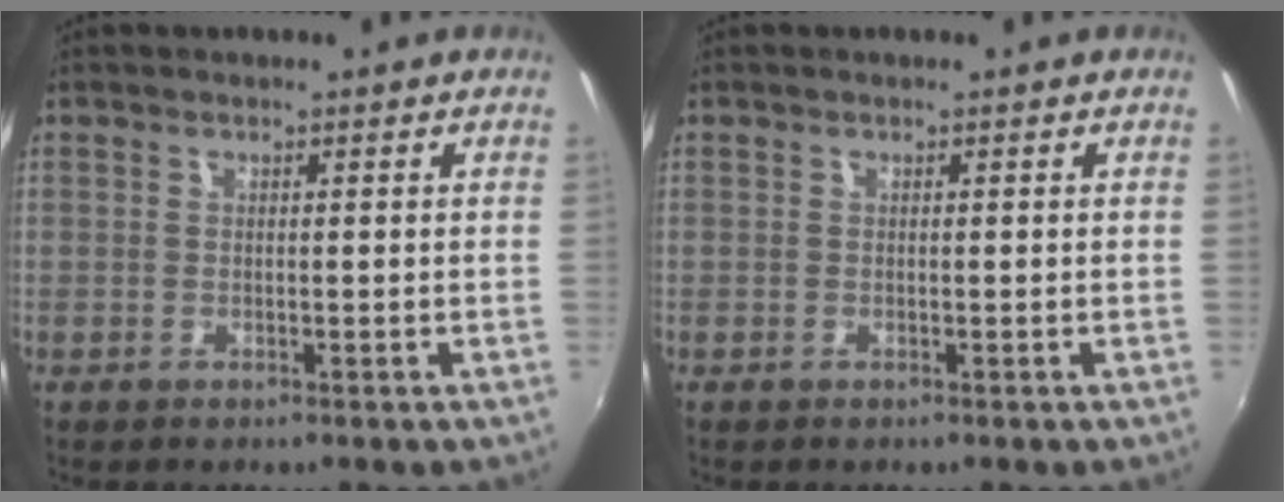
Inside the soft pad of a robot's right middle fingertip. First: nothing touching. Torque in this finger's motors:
{"motor_torque": [0.10, 0.25, -0.01, 0.00]}